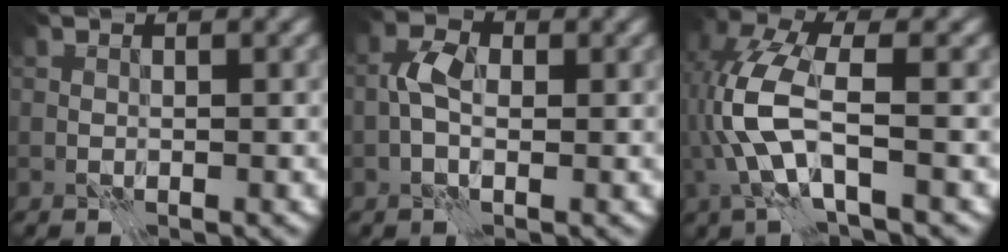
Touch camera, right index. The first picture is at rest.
{"total": 2.6, "force": [-0.1, 1.4, 2.1], "torque": [-0.043, 0.010, -0.009]}
{"total": 6.6, "force": [-1.0, 2.3, 6.1], "torque": [-0.158, 0.015, -0.027]}